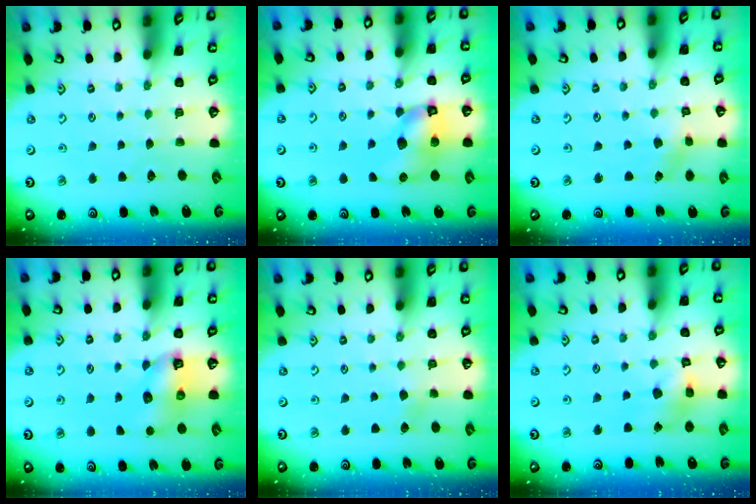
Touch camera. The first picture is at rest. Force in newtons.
{"total": 10.6, "press": 10.5, "slide": 1.7}
{"total": 1.8, "press": 1.7, "slide": 0.3}
{"total": 6.9, "press": 6.8, "slide": 0.8}
{"total": 2.7, "press": 2.7, "slide": 0.4}
{"total": 11.5, "press": 11.4, "slide": 1.7}